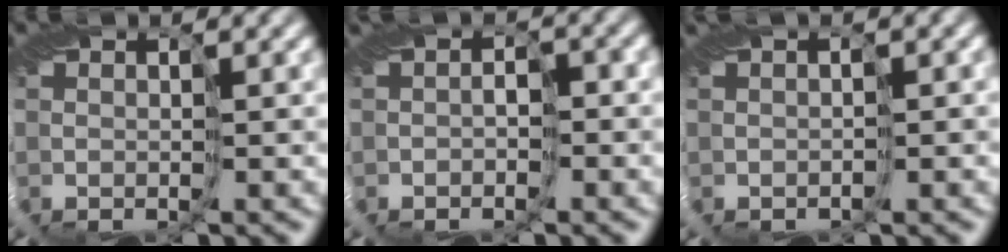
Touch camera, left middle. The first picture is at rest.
{"total": 4.0, "force": [-0.2, 2.5, 3.2], "torque": [-0.032, 0.013, 0.003]}
{"total": 1.4, "force": [0.5, 0.5, 1.2], "torque": [-0.020, 0.007, 0.013]}